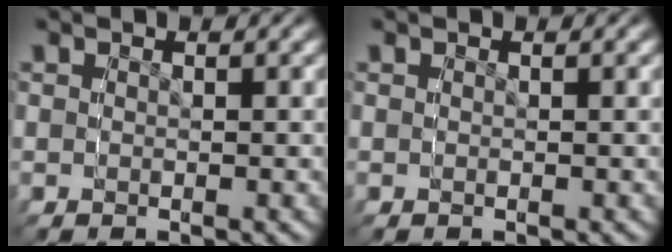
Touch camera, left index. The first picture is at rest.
{"total": 0.0}